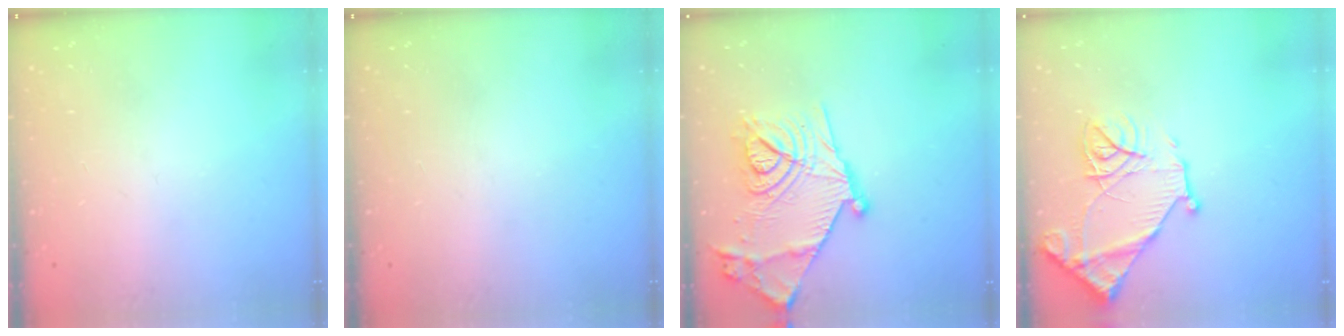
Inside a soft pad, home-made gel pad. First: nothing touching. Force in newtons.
{"total": 0.0}
{"total": 22.3, "press": 22.3, "slide": 1.1}
{"total": 15.2, "press": 15.2, "slide": 1.5}